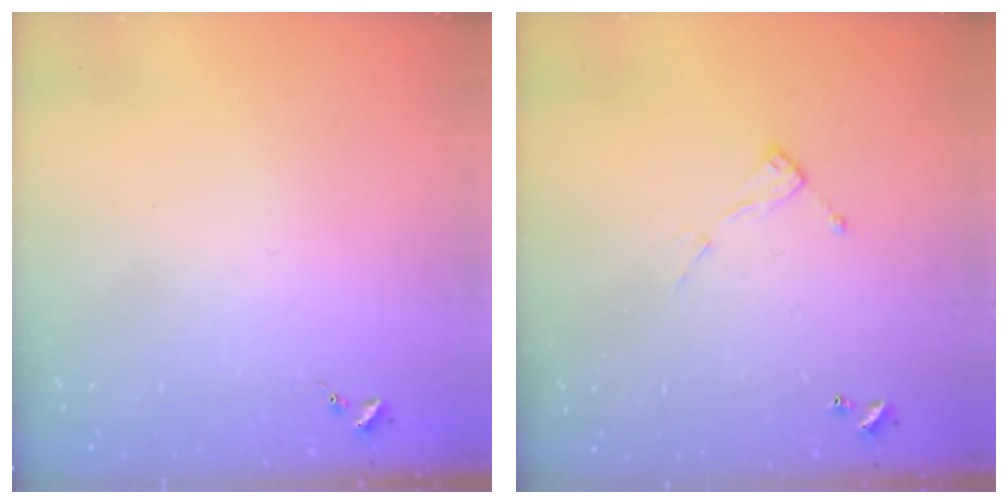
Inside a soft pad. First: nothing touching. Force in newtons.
{"total": 7.1, "press": 7.1, "slide": 0.3}